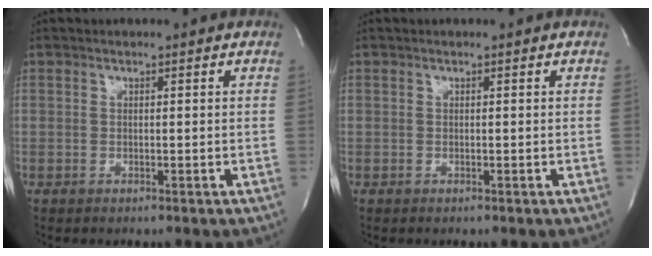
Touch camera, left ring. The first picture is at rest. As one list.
[{"total": 0.0}]